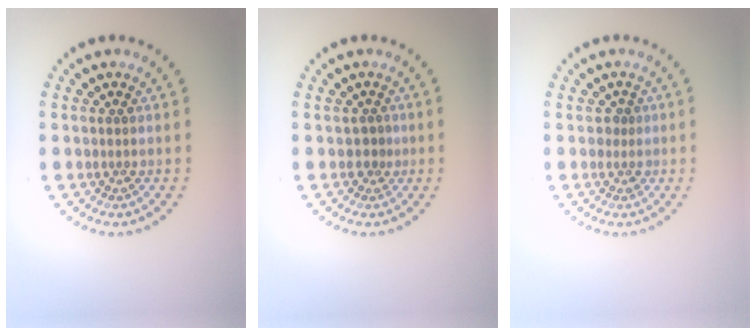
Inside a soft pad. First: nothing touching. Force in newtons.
{"total": 1.2, "press": 1.0, "slide": 0.8}
{"total": 1.1, "press": 0.8, "slide": 0.7}